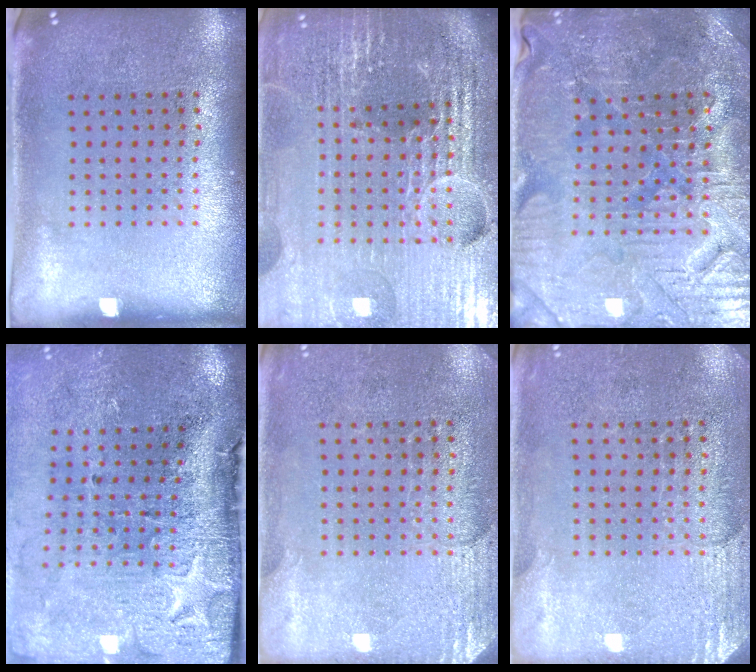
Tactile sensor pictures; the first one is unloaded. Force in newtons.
{"total": 6.5, "press": 5.7, "slide": 3.2}
{"total": 3.6, "press": 3.6, "slide": 0.5}
{"total": 4.9, "press": 3.8, "slide": 3.1}
{"total": 2.8, "press": 2.5, "slide": 1.3}
{"total": 2.8, "press": 2.5, "slide": 1.3}